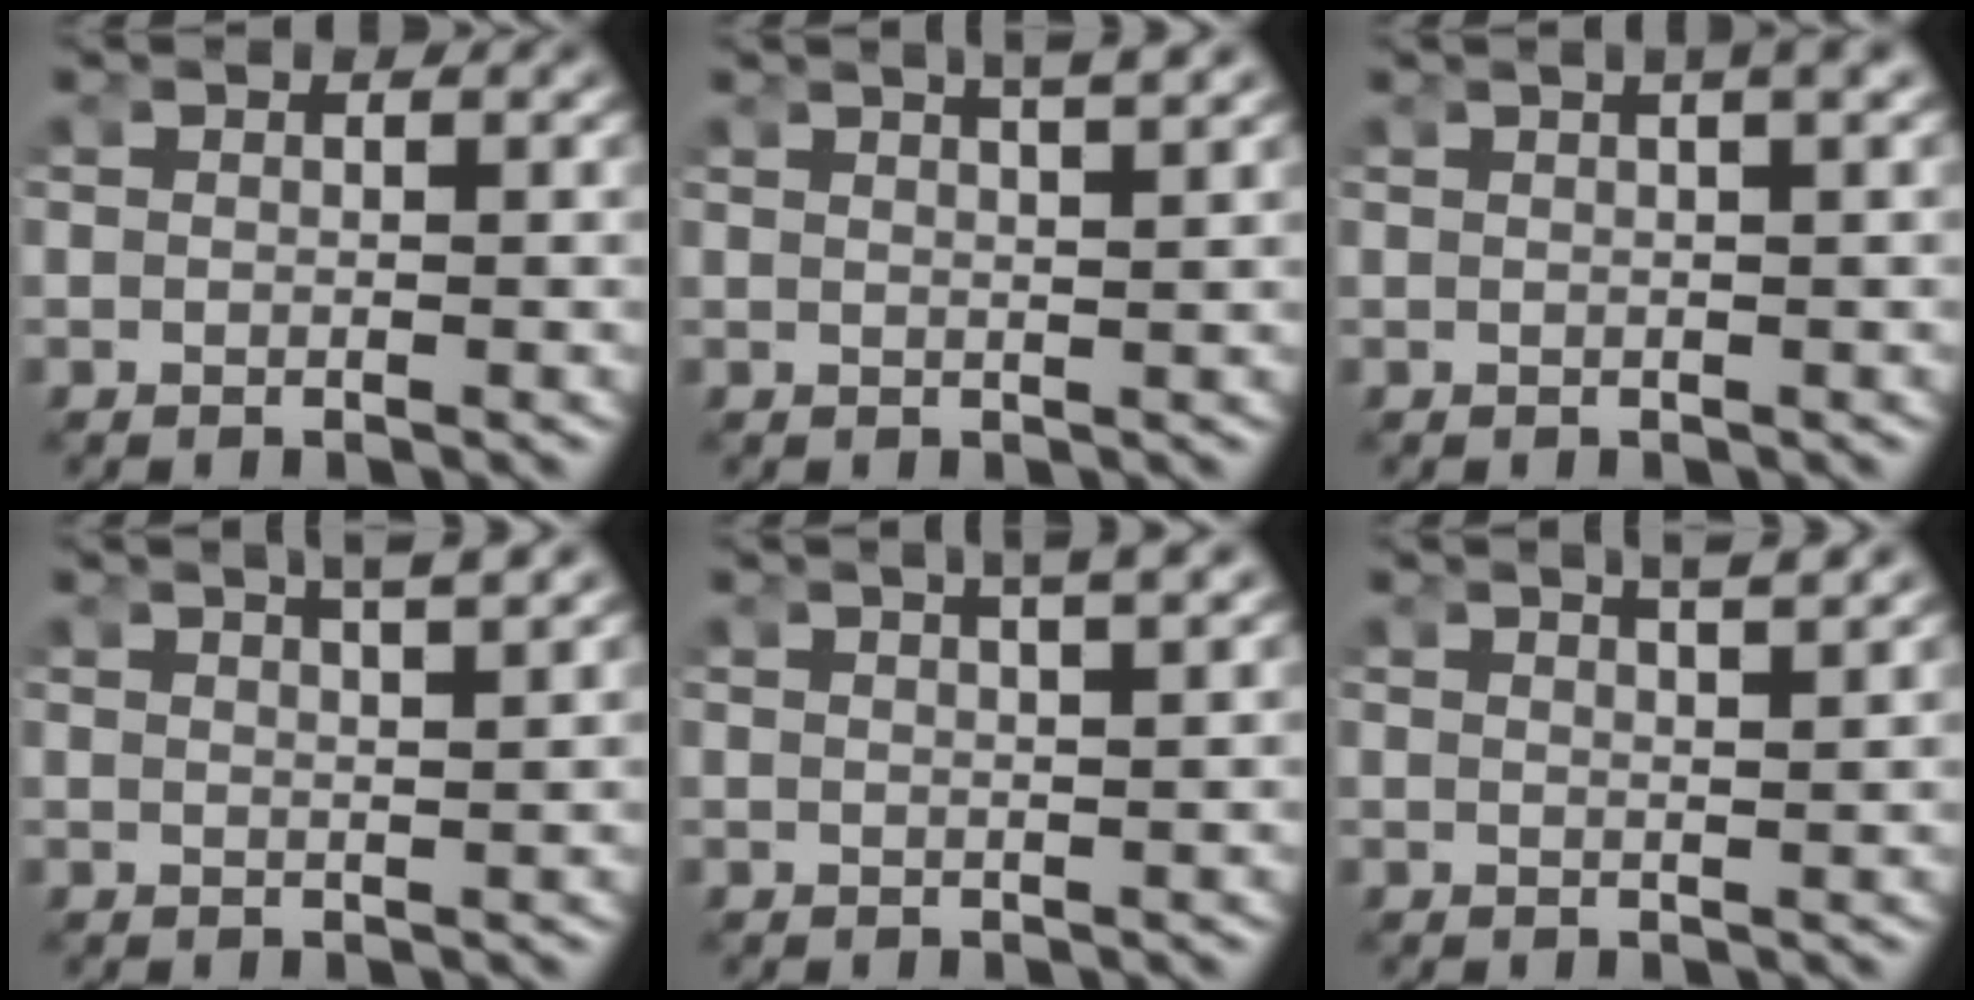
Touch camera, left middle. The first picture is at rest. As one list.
[{"total": 3.5, "force": [2.7, -0.1, 2.3], "torque": [-0.028, 0.004, 0.048]}, {"total": 3.1, "force": [1.6, 0.2, 2.6], "torque": [-0.025, 0.017, 0.023]}, {"total": 4.3, "force": [3.3, 0.3, 2.7], "torque": [-0.034, 0.007, 0.057]}, {"total": 4.2, "force": [2.9, 0.4, 3.0], "torque": [-0.036, 0.011, 0.048]}, {"total": 3.5, "force": [2.8, -0.2, 2.1], "torque": [-0.025, 0.001, 0.051]}]